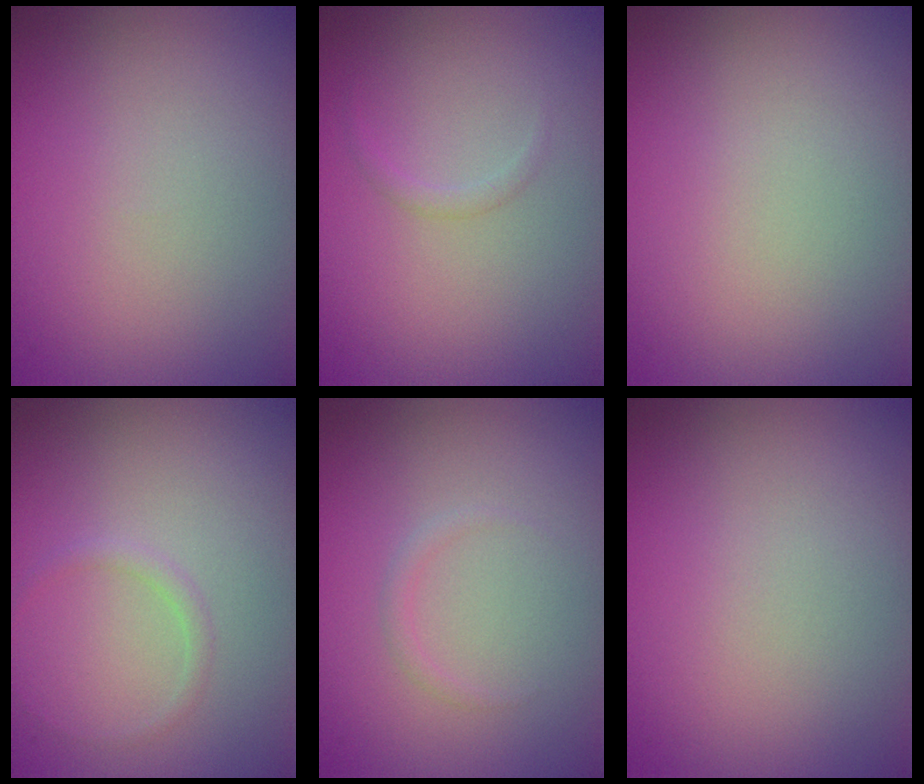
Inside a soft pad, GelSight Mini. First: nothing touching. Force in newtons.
{"total": 0.7, "press": 0.7, "slide": 0.0}
{"total": 0.0}
{"total": 0.8, "press": 0.8, "slide": 0.0}
{"total": 0.7, "press": 0.7, "slide": 0.1}
{"total": 0.0}